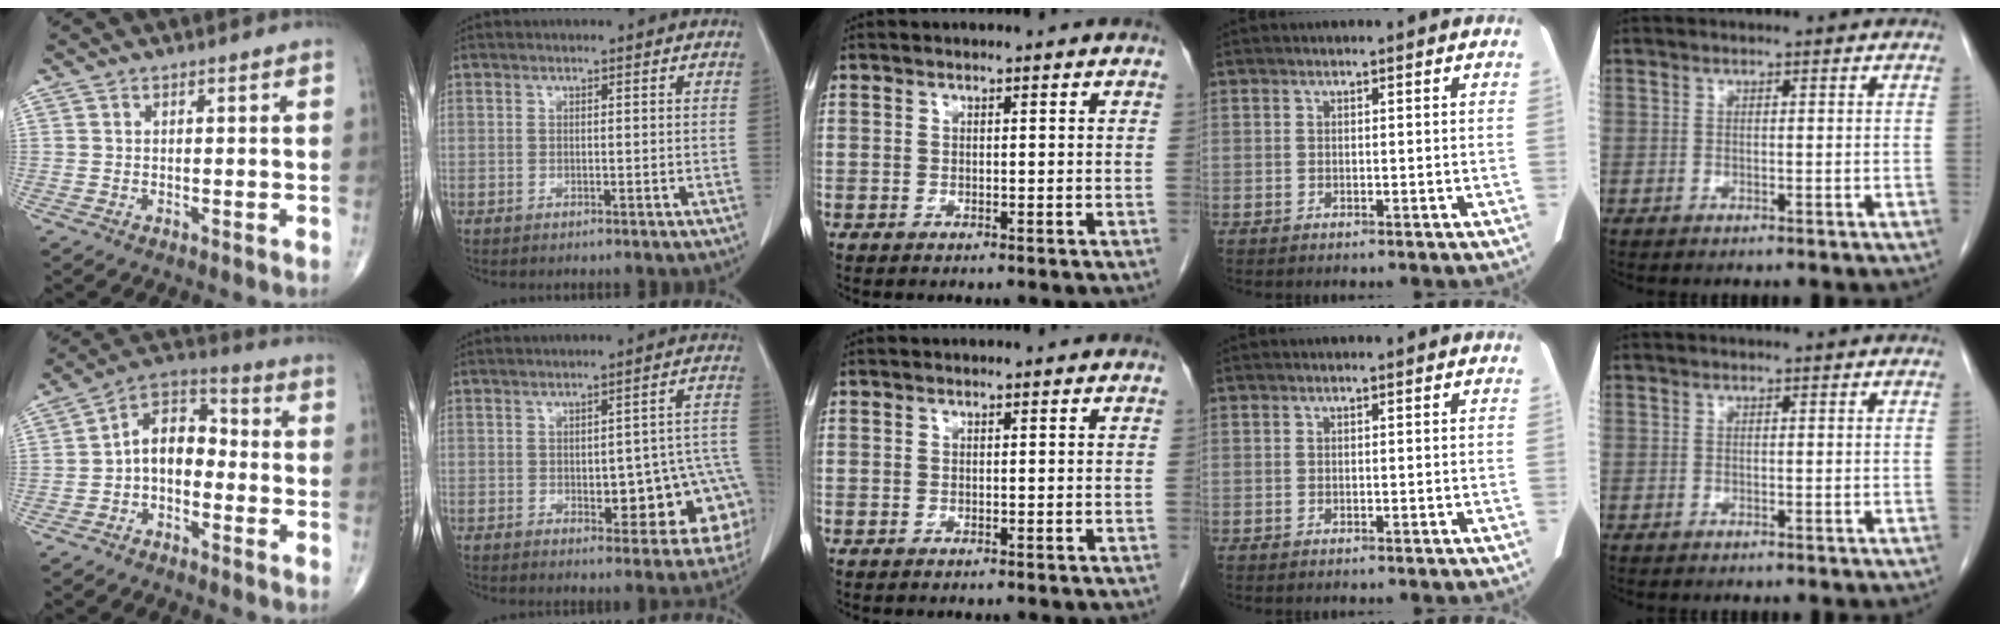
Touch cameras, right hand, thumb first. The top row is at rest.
{"thumb": {"total": 9.0, "force": [-1.9, 6.0, 6.5], "torque": [-0.079, 0.037, -0.053]}, "index": {"total": 13.2, "force": [-2.8, 5.2, 11.8], "torque": [-0.090, 0.036, -0.023]}}